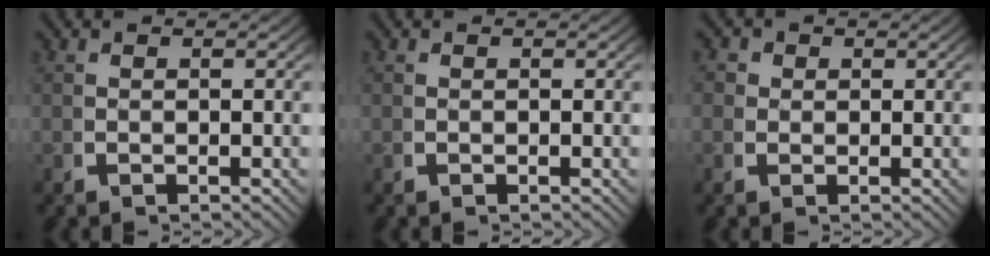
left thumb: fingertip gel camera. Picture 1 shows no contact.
{"total": 0.0}
{"total": 1.9, "force": [0.6, 1.8, 0.5], "torque": [-0.011, -0.006, 0.007]}